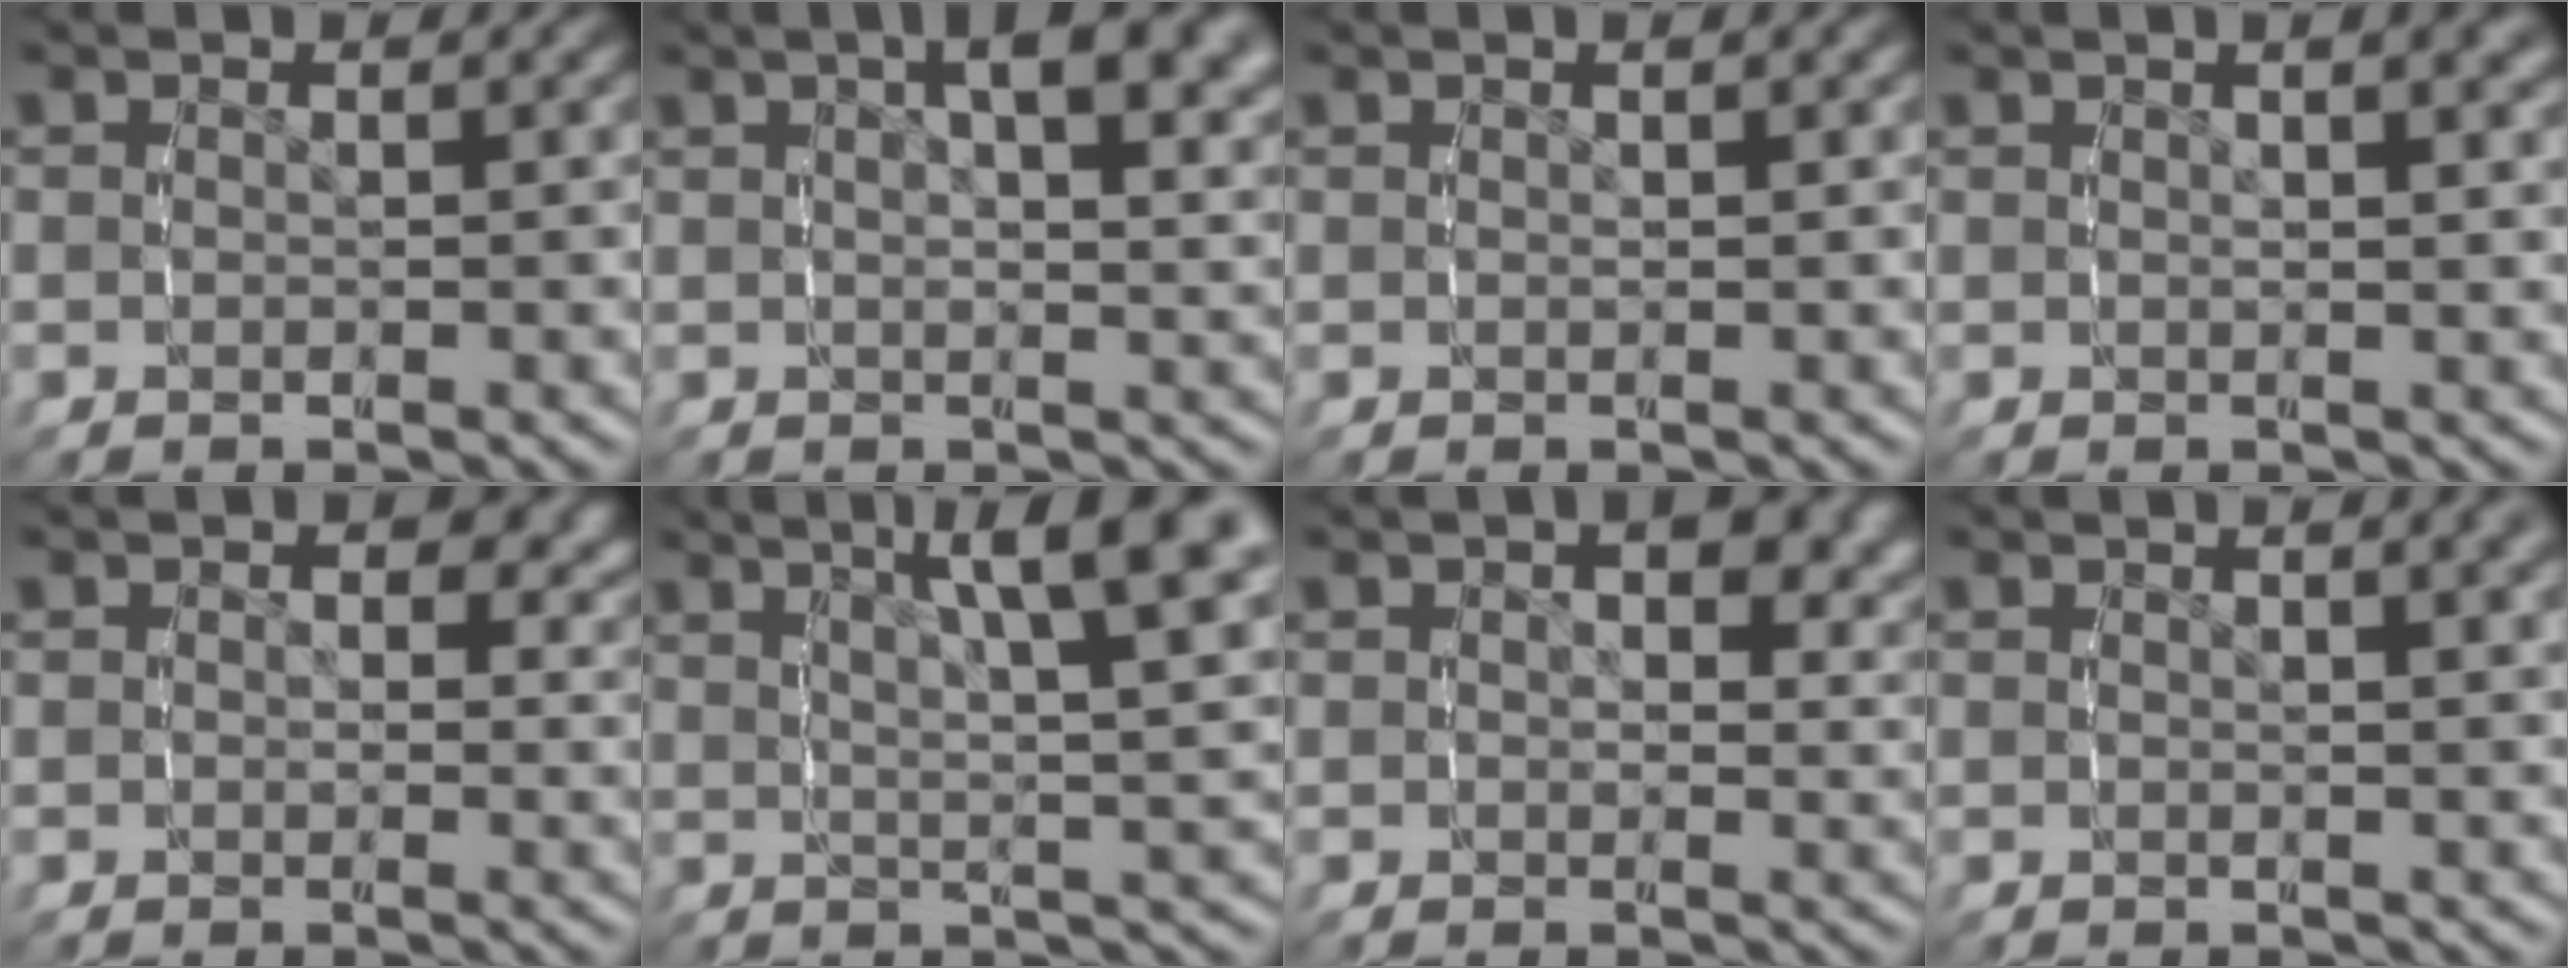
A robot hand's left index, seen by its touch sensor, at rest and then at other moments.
{"total": 6.0, "force": [2.7, 1.9, 5.0], "torque": [-0.061, 0.012, 0.041]}
{"total": 0.7, "force": [0.3, -0.3, 0.6], "torque": [-0.009, -0.002, 0.011]}
{"total": 2.5, "force": [1.4, 0.2, 2.1], "torque": [-0.022, 0.002, 0.024]}
{"total": 3.9, "force": [1.3, 2.3, 2.9], "torque": [-0.017, 0.004, 0.013]}
{"total": 9.7, "force": [5.0, 2.7, 7.9], "torque": [-0.094, 0.016, 0.071]}
{"total": 3.8, "force": [1.5, 1.9, 3.0], "torque": [-0.025, -0.001, 0.019]}
{"total": 2.2, "force": [1.3, -0.1, 1.7], "torque": [-0.017, 0.006, 0.022]}